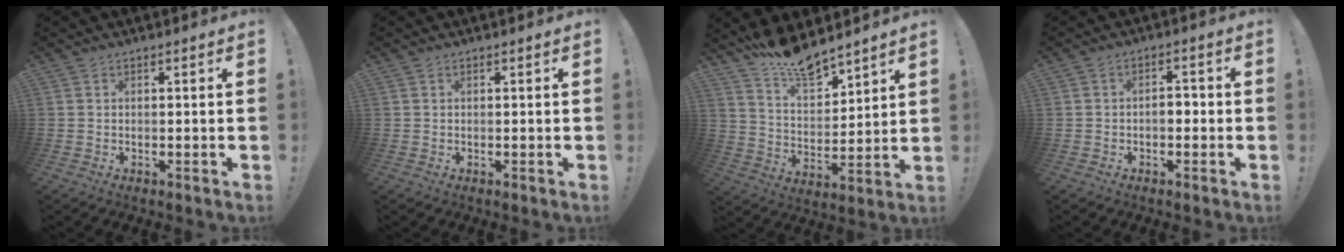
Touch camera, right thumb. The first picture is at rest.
{"total": 0.0}
{"total": 11.6, "force": [10.8, 2.8, 3.2], "torque": [-0.061, -0.089, 0.199]}
{"total": 3.4, "force": [-1.4, 2.1, 2.4], "torque": [-0.036, 0.006, -0.027]}